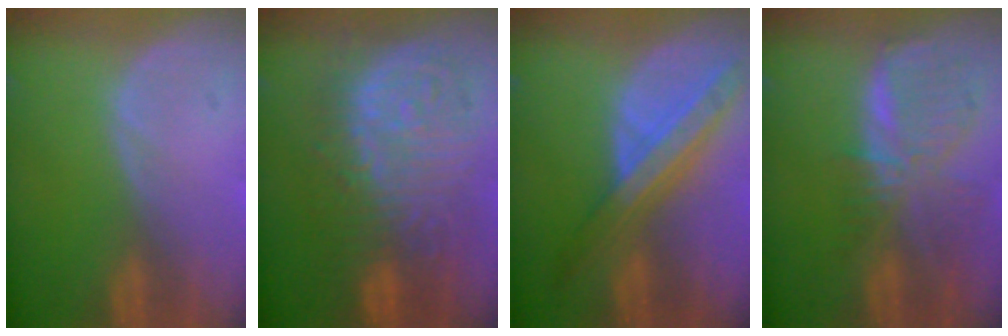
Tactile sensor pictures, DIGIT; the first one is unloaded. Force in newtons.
{"total": 13.4, "press": 13.3, "slide": 1.2}
{"total": 8.4, "press": 7.5, "slide": 3.8}
{"total": 8.7, "press": 7.5, "slide": 4.3}